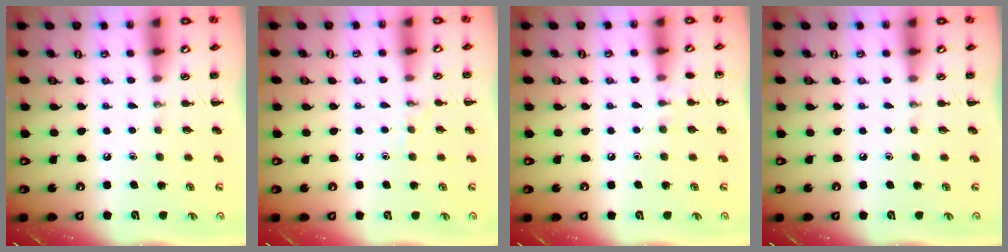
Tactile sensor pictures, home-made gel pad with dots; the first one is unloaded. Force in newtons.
{"total": 5.0, "press": 4.8, "slide": 1.4}
{"total": 5.6, "press": 5.4, "slide": 1.6}
{"total": 0.0}